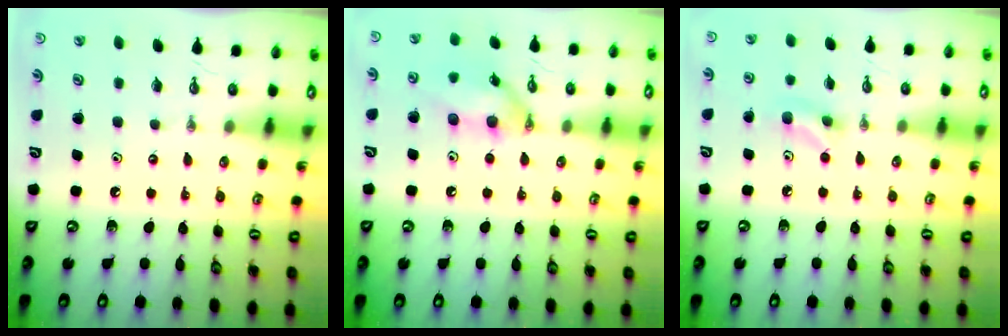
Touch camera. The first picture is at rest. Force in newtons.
{"total": 13.3, "press": 13.2, "slide": 0.8}
{"total": 5.2, "press": 5.0, "slide": 1.4}